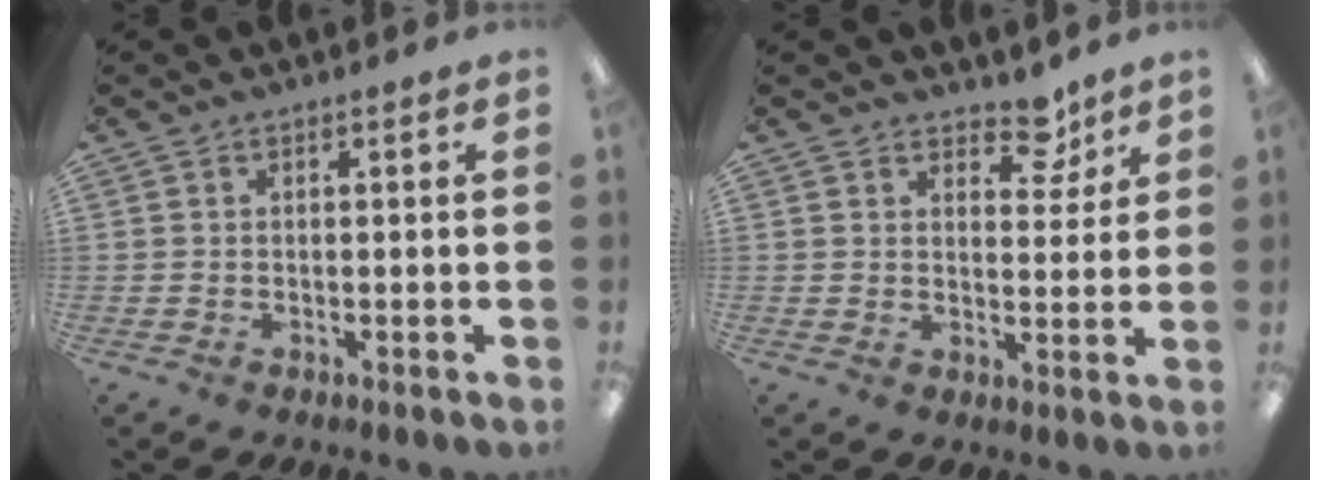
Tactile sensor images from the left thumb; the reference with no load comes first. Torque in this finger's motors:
{"motor_torque": [0.15, 0.17, -0.63, -0.03, 0.02]}